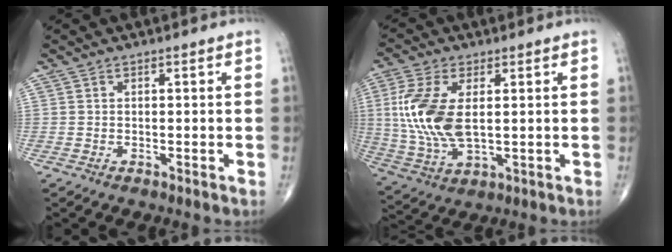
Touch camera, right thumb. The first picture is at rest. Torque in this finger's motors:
{"motor_torque": [1.48, 1.52, 1.66, 0.34, 0.54]}